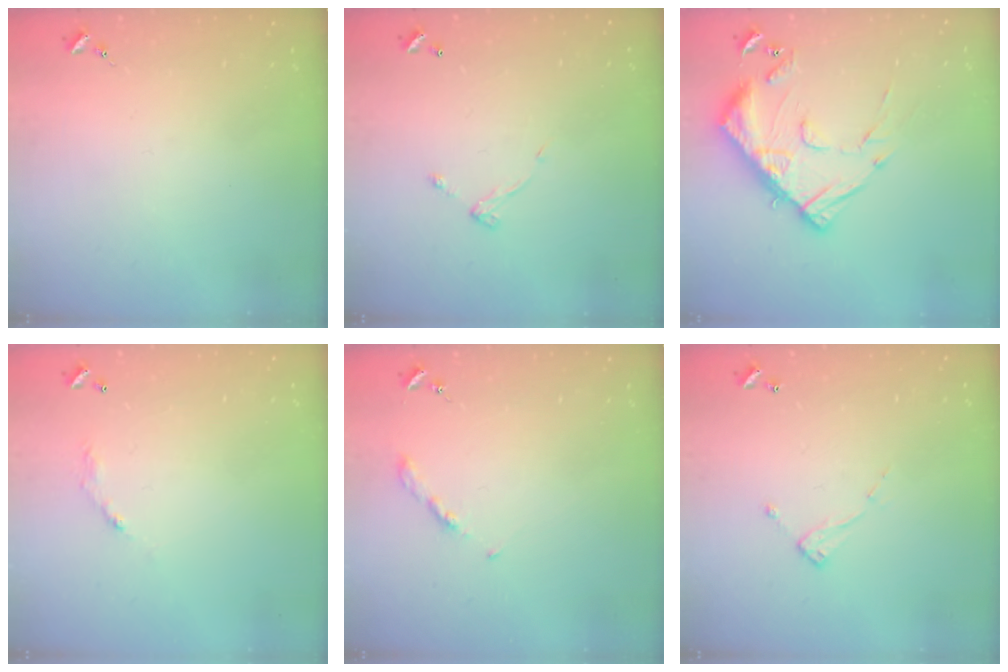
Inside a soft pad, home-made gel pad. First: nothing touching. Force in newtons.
{"total": 5.4, "press": 5.4, "slide": 0.4}
{"total": 16.6, "press": 16.6, "slide": 1.4}
{"total": 5.7, "press": 5.7, "slide": 0.4}
{"total": 3.5, "press": 3.5, "slide": 0.4}
{"total": 6.9, "press": 6.9, "slide": 0.4}